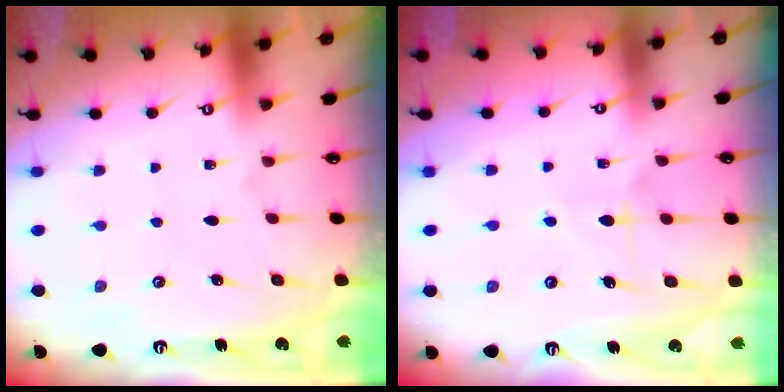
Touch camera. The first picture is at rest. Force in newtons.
{"total": 5.5, "press": 5.5, "slide": 0.3}